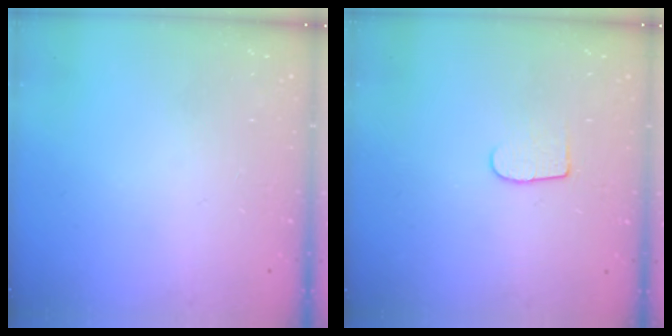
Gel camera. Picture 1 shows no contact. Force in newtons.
{"total": 5.8, "press": 5.8, "slide": 0.5}